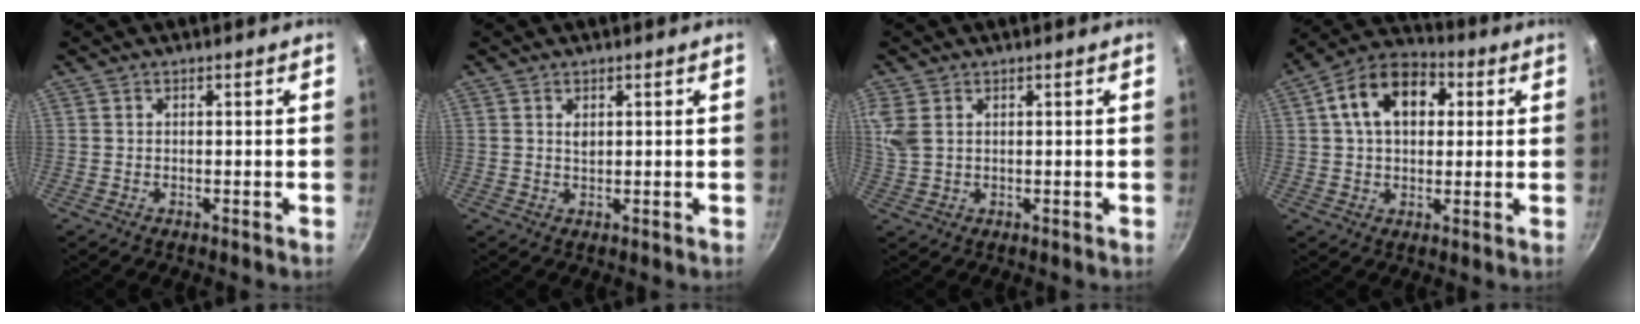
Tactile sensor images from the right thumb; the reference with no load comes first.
{"total": 1.5, "force": [0.6, 0.9, 1.1], "torque": [-0.017, -0.001, 0.012]}
{"total": 5.2, "force": [2.0, 3.3, 3.4], "torque": [-0.073, 0.003, 0.044]}
{"total": 14.1, "force": [3.5, 9.5, 9.8], "torque": [-0.133, 0.020, 0.041]}